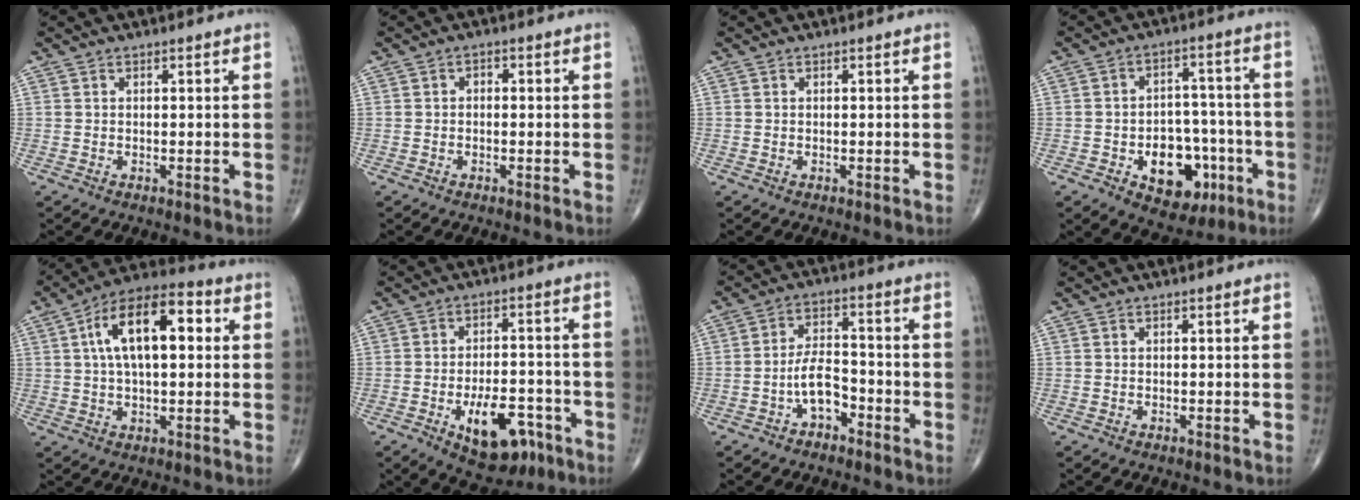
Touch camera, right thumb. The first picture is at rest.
{"total": 1.1, "force": [-0.2, 0.8, 0.7], "torque": [0.000, 0.005, -0.009]}
{"total": 0.0}
{"total": 13.4, "force": [-5.2, 9.0, 8.5], "torque": [-0.072, 0.045, -0.063]}
{"total": 15.6, "force": [3.2, 7.4, 13.3], "torque": [-0.212, 0.027, 0.045]}
{"total": 12.5, "force": [-5.7, 6.5, 9.1], "torque": [-0.107, 0.029, -0.075]}
{"total": 6.5, "force": [-3.2, 3.7, 4.3], "torque": [-0.060, 0.037, -0.061]}
{"total": 0.0}